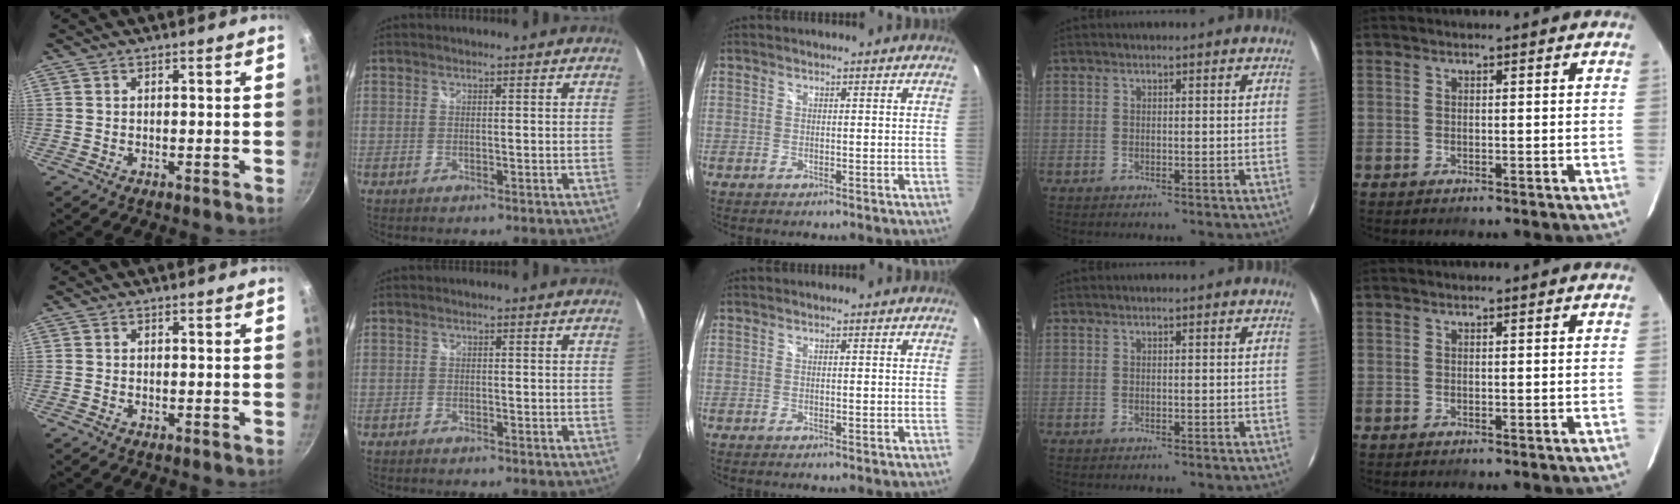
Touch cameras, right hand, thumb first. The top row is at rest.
{"index": {"total": 0.9, "force": [-0.8, 0.3, 0.2], "torque": [-0.008, 0.000, -0.017]}}